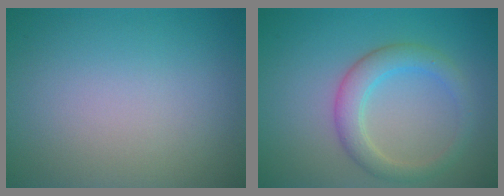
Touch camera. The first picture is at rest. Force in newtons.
{"total": 3.4, "press": 3.4, "slide": 0.1}